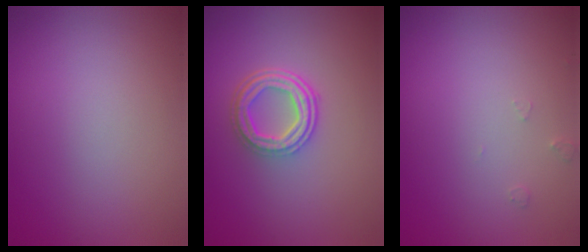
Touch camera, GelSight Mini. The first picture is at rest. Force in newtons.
{"total": 4.1, "press": 3.0, "slide": 2.8}
{"total": 0.6, "press": 0.6, "slide": 0.1}